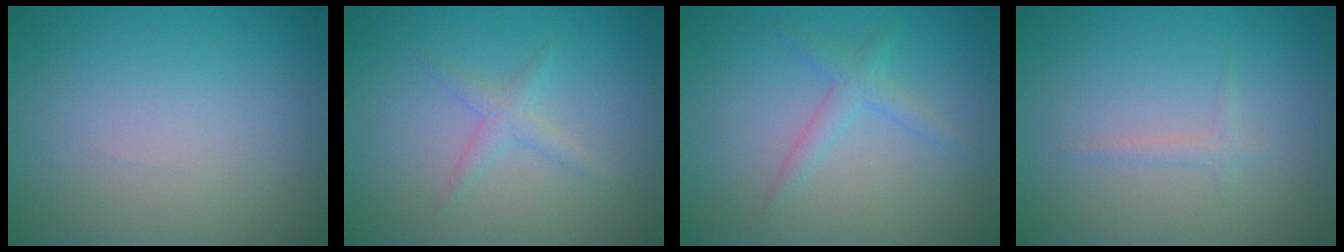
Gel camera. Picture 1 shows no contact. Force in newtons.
{"total": 1.4, "press": 1.4, "slide": 0.1}
{"total": 1.7, "press": 1.7, "slide": 0.1}
{"total": 0.9, "press": 0.9, "slide": 0.1}